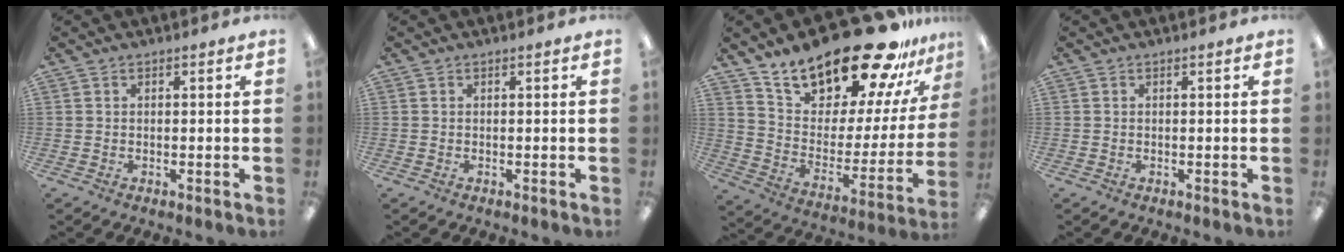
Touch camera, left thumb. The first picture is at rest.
{"total": 0.0}
{"total": 24.6, "force": [20.6, 8.1, 10.7], "torque": [-0.164, -0.153, 0.354]}
{"total": 0.0}